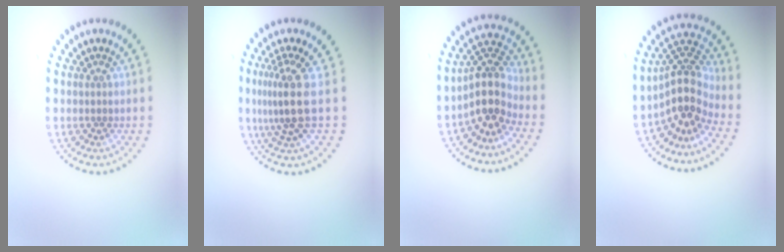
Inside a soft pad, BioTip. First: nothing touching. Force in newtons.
{"total": 3.7, "press": 2.7, "slide": 2.5}
{"total": 4.3, "press": 3.4, "slide": 2.7}
{"total": 4.6, "press": 3.4, "slide": 3.0}